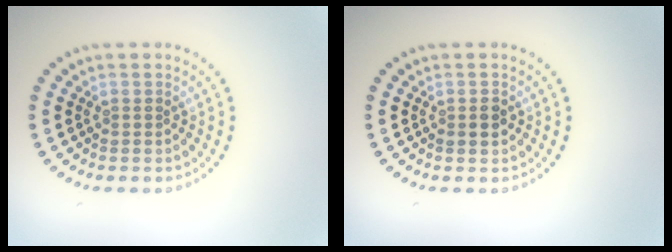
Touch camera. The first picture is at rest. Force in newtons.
{"total": 1.5, "press": 1.5, "slide": 0.1}